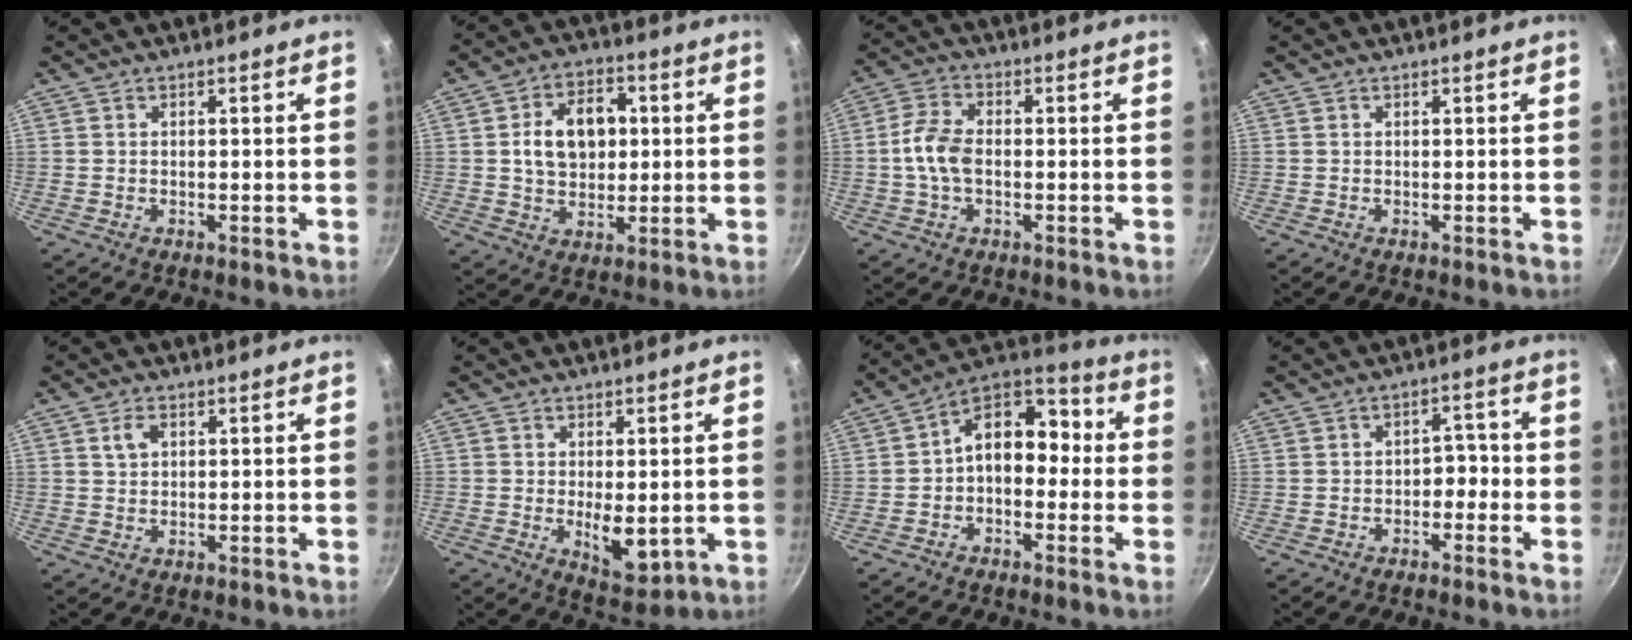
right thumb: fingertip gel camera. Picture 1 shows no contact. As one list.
[{"total": 11.5, "force": [1.6, 7.9, 8.2], "torque": [-0.110, 0.007, 0.026]}, {"total": 7.2, "force": [-0.7, 4.4, 5.7], "torque": [-0.121, 0.018, -0.020]}, {"total": 0.0}, {"total": 2.6, "force": [1.1, 1.8, 1.6], "torque": [-0.026, 0.000, 0.023]}, {"total": 6.9, "force": [-1.1, 3.4, 5.9], "torque": [-0.075, -0.016, -0.006]}, {"total": 12.4, "force": [-0.4, 8.2, 9.3], "torque": [-0.102, 0.047, -0.026]}, {"total": 4.2, "force": [-1.5, 2.9, 2.6], "torque": [-0.014, 0.027, -0.032]}]